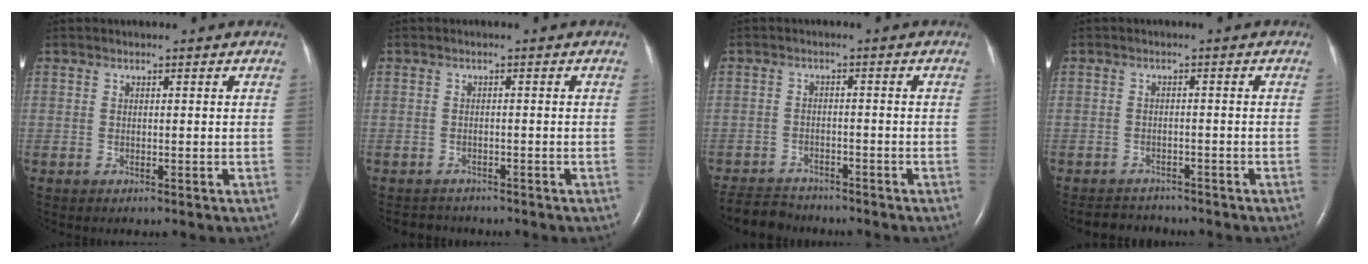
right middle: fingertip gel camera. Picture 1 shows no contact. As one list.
[{"total": 2.5, "force": [-2.3, 0.9, -0.3], "torque": [0.000, -0.005, -0.035]}, {"total": 5.8, "force": [-5.6, 1.6, 0.6], "torque": [-0.013, -0.015, -0.095]}, {"total": 4.6, "force": [-4.4, 1.4, 0.3], "torque": [-0.009, -0.005, -0.065]}]